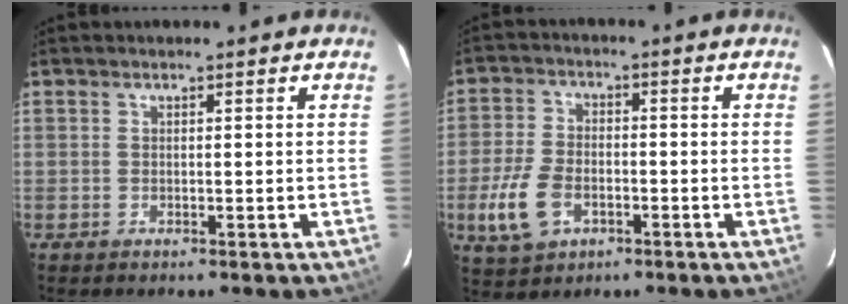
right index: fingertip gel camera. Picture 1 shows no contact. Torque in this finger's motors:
{"motor_torque": [0.54, -0.56, -0.28, -0.11]}